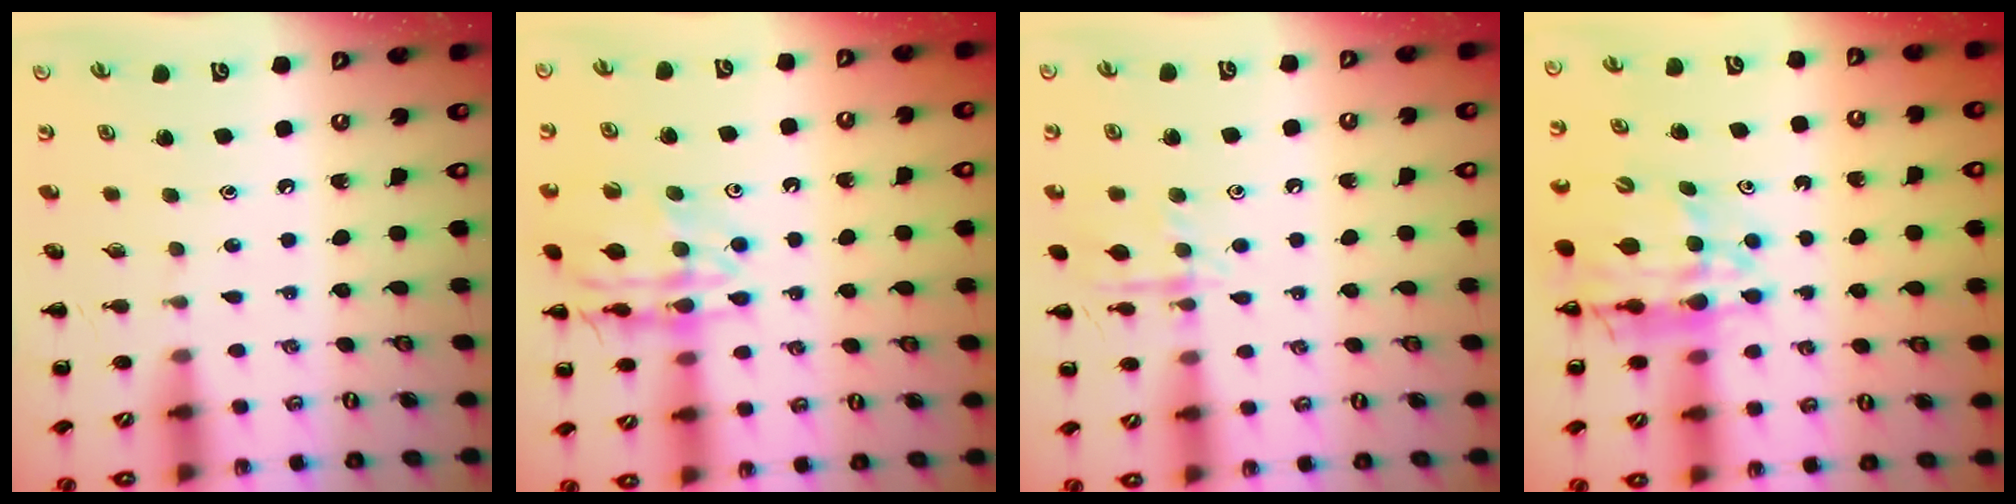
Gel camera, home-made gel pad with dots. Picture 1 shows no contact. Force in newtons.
{"total": 15.9, "press": 15.8, "slide": 1.6}
{"total": 10.4, "press": 10.4, "slide": 0.6}
{"total": 13.8, "press": 13.3, "slide": 3.7}